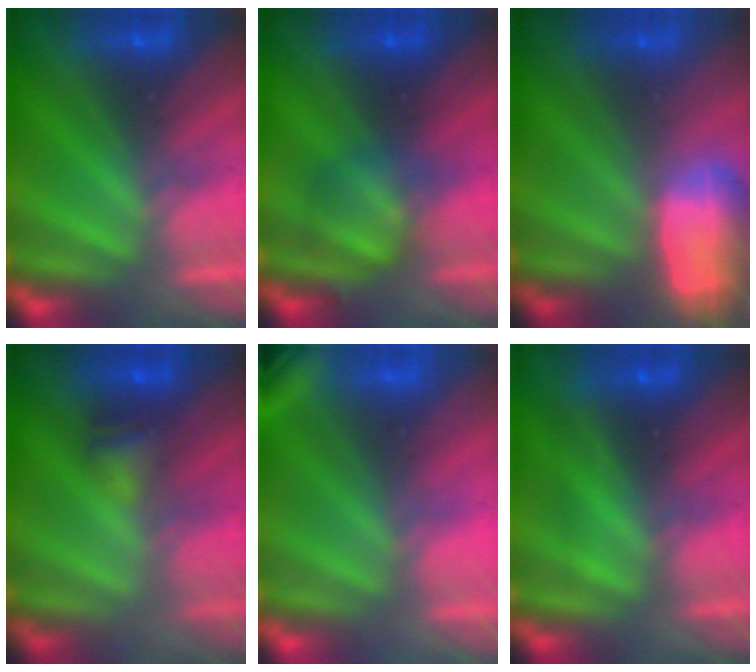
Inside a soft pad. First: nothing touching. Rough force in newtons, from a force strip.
{"total": 2.5}
{"total": 7.5}
{"total": 2.4}
{"total": 2.9}
{"total": 1.7}